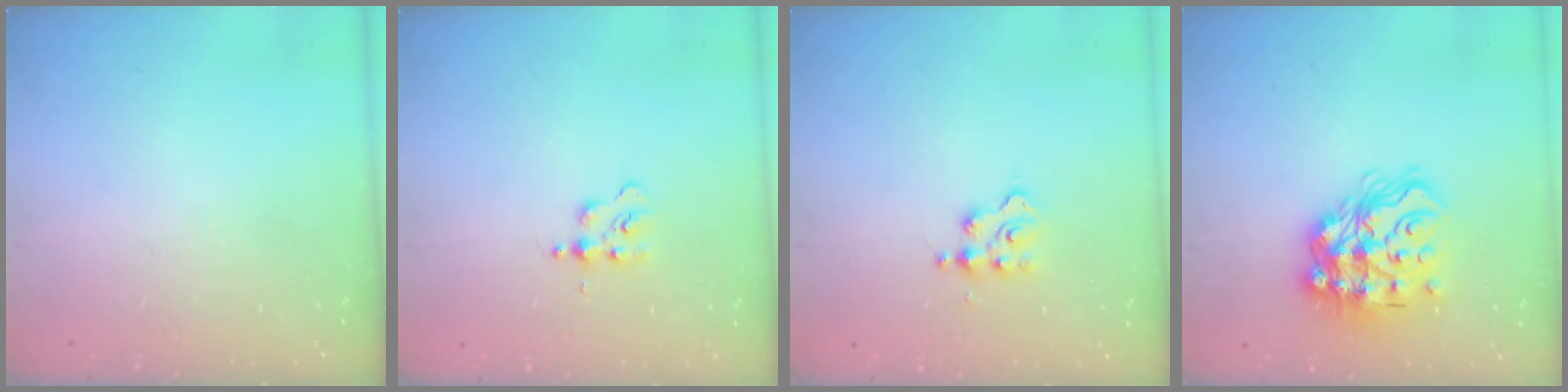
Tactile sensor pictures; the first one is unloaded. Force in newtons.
{"total": 3.7, "press": 3.7, "slide": 0.5}
{"total": 2.1, "press": 2.1, "slide": 0.3}
{"total": 17.4, "press": 17.3, "slide": 1.7}